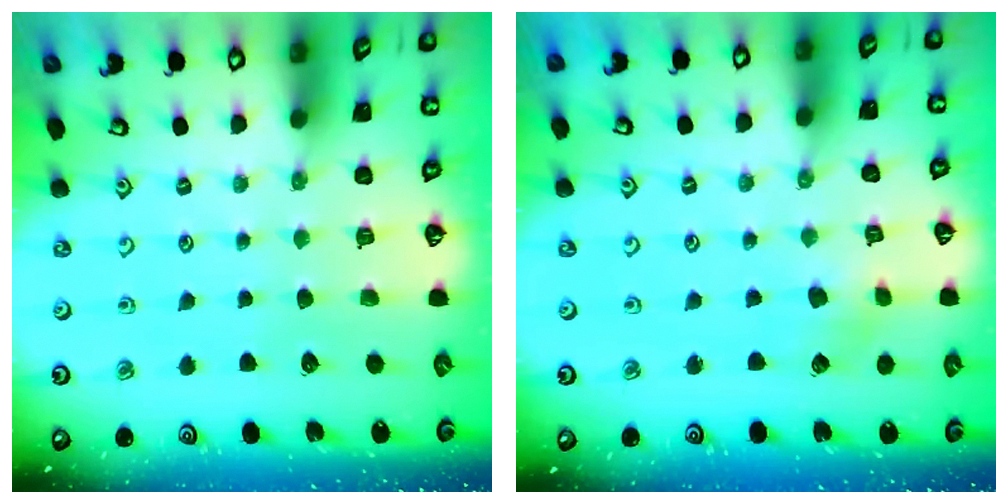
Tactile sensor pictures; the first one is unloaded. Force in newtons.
{"total": 4.9, "press": 4.9, "slide": 0.4}